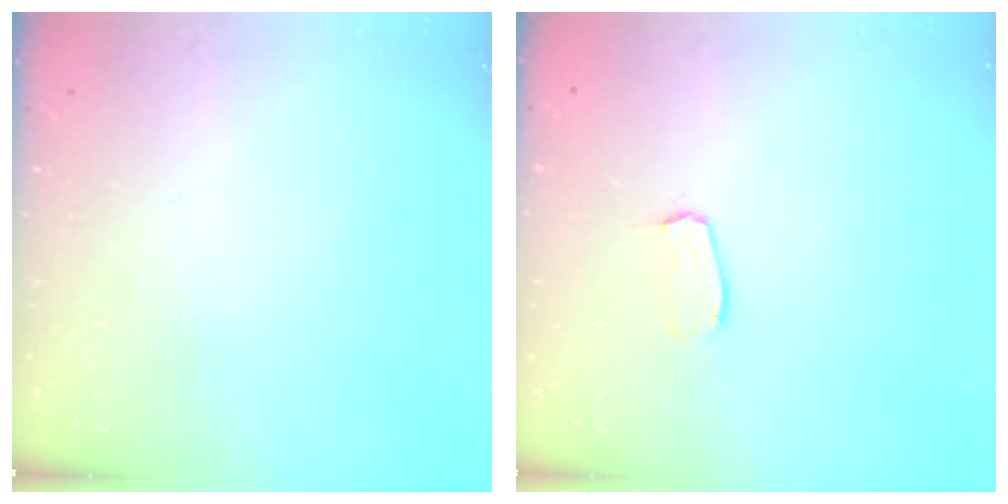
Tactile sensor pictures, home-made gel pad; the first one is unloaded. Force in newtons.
{"total": 4.0, "press": 4.0, "slide": 0.3}